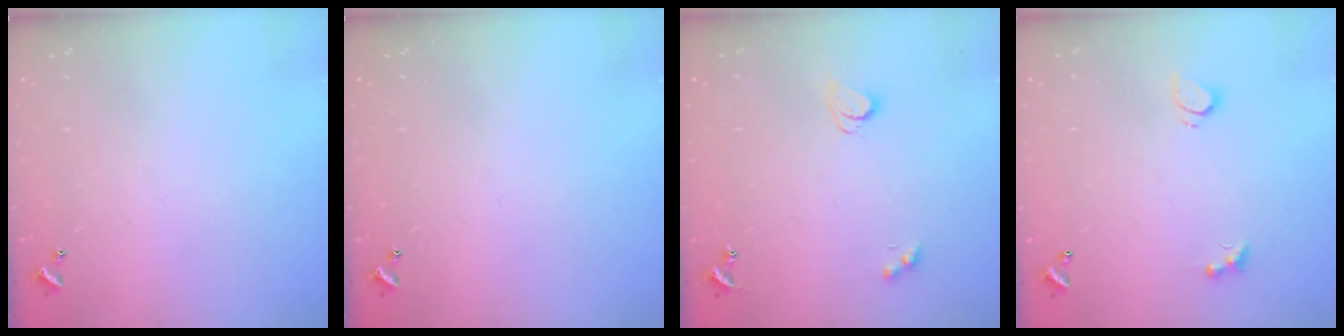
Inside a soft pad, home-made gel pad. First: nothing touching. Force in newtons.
{"total": 0.0}
{"total": 2.4, "press": 2.3, "slide": 0.6}
{"total": 3.0, "press": 2.7, "slide": 1.1}